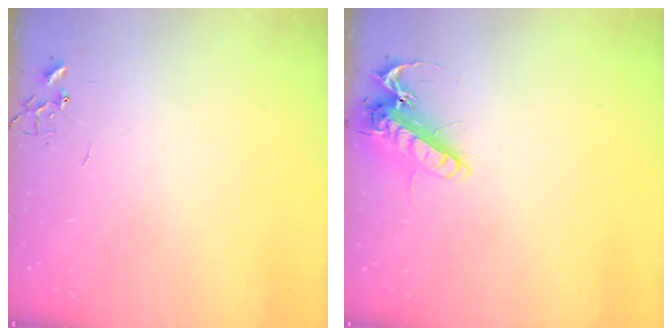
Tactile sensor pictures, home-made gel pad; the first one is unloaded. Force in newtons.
{"total": 13.5, "press": 13.3, "slide": 2.1}